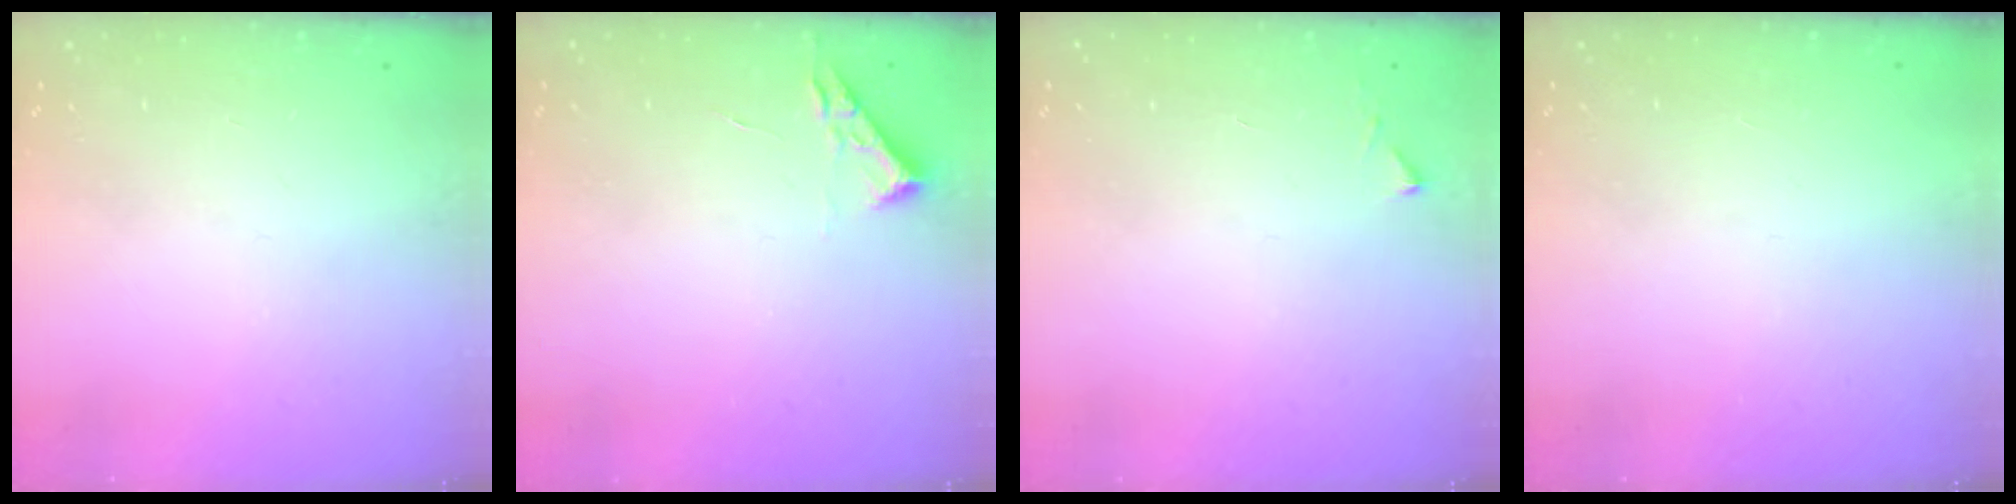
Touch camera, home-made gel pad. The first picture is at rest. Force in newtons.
{"total": 3.1, "press": 3.0, "slide": 0.4}
{"total": 4.8, "press": 4.8, "slide": 0.6}
{"total": 1.5, "press": 1.5, "slide": 0.1}